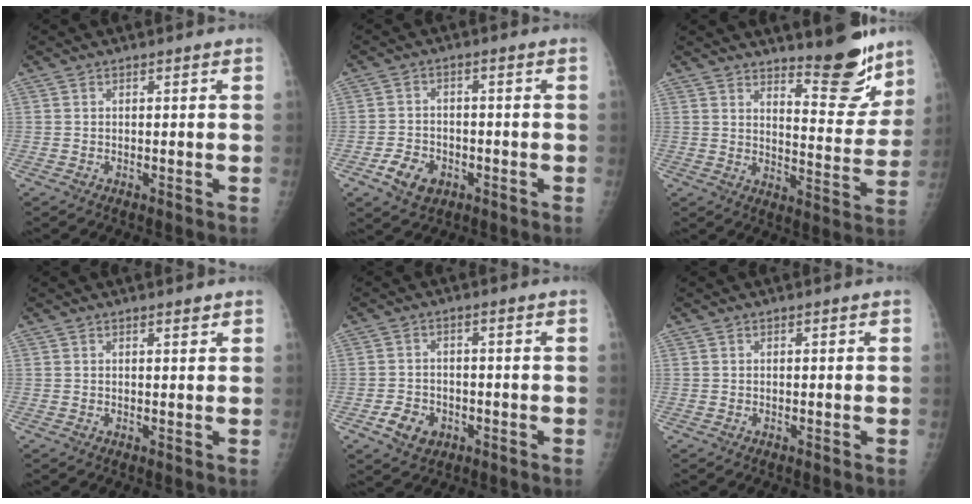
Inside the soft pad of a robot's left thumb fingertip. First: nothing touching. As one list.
[{"total": 5.9, "force": [-2.7, 4.3, 3.0], "torque": [-0.042, 0.014, -0.042]}, {"total": 12.2, "force": [9.8, 3.1, 6.5], "torque": [-0.052, -0.086, 0.145]}, {"total": 1.1, "force": [0.8, 0.3, 0.7], "torque": [-0.008, -0.005, 0.012]}, {"total": 5.0, "force": [-2.1, 4.0, 2.3], "torque": [-0.027, 0.009, -0.030]}, {"total": 0.0}]